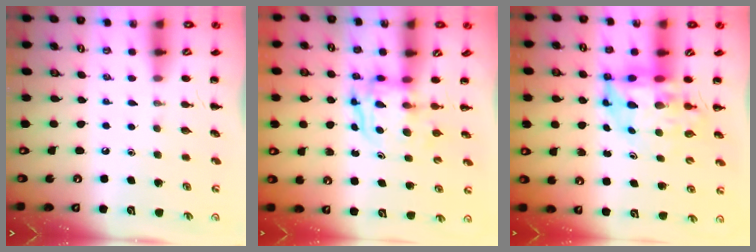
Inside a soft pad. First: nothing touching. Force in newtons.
{"total": 3.8, "press": 3.8, "slide": 0.4}
{"total": 7.5, "press": 7.1, "slide": 2.4}